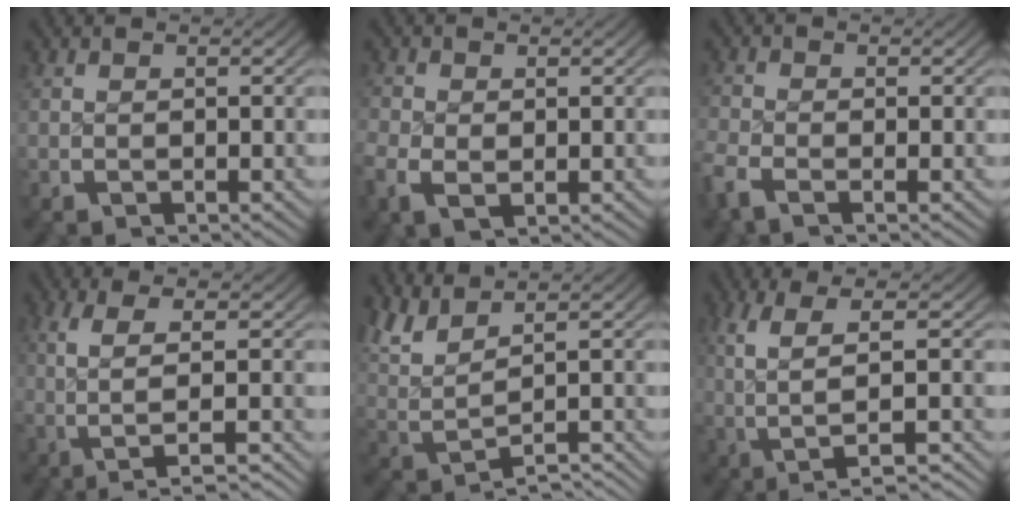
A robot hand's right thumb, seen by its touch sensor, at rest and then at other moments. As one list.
[{"total": 2.7, "force": [-0.6, 2.1, 1.6], "torque": [-0.042, -0.015, -0.003]}, {"total": 2.3, "force": [-1.6, 1.2, 1.2], "torque": [-0.032, -0.007, -0.035]}, {"total": 6.9, "force": [-0.2, 2.3, 6.5], "torque": [-0.117, 0.008, -0.001]}, {"total": 3.7, "force": [0.6, 1.7, 3.2], "torque": [-0.075, -0.003, 0.027]}, {"total": 8.0, "force": [0.9, 3.0, 7.3], "torque": [-0.136, 0.010, 0.017]}]